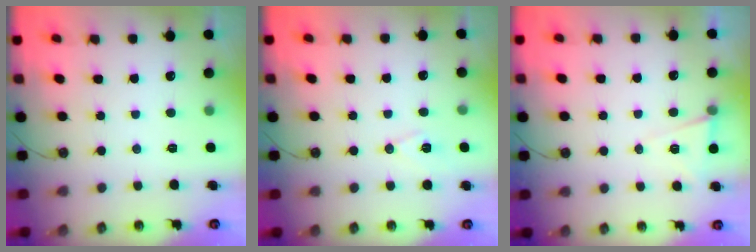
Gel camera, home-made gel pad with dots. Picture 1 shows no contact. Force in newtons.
{"total": 6.5, "press": 5.3, "slide": 3.8}
{"total": 6.7, "press": 5.0, "slide": 4.5}